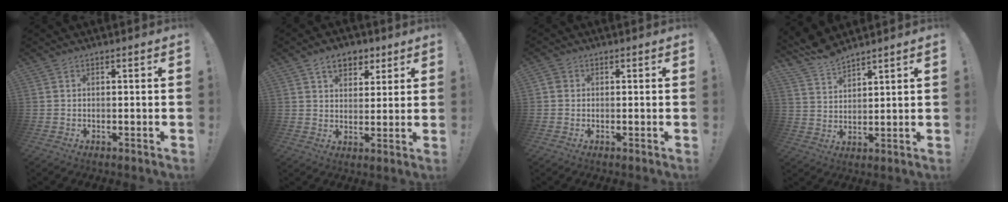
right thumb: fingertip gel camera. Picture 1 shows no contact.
{"total": 8.7, "force": [4.9, 5.9, 4.1], "torque": [-0.051, -0.018, 0.093]}
{"total": 1.9, "force": [0.4, 1.7, 0.6], "torque": [-0.014, 0.008, 0.007]}
{"total": 7.0, "force": [6.7, 1.6, 1.6], "torque": [-0.049, -0.042, 0.129]}